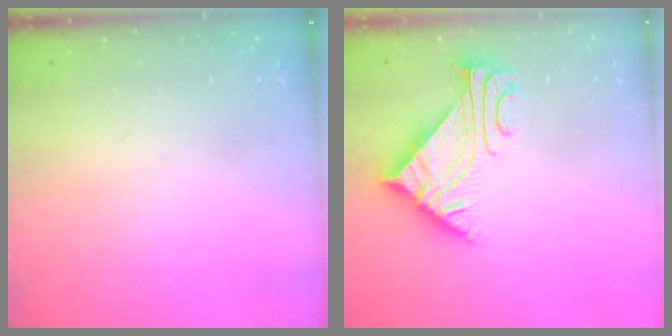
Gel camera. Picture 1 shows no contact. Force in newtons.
{"total": 5.5, "press": 5.4, "slide": 0.8}